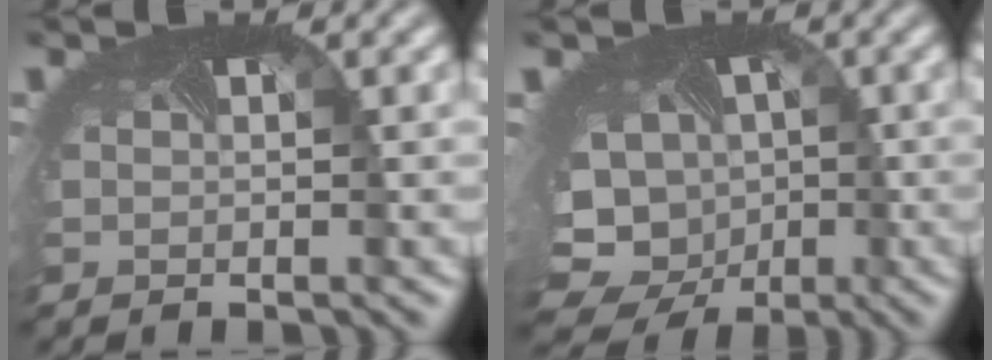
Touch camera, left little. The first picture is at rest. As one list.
[{"total": 12.6, "force": [-4.1, 10.6, 5.6], "torque": [-0.090, -0.049, -0.057]}]